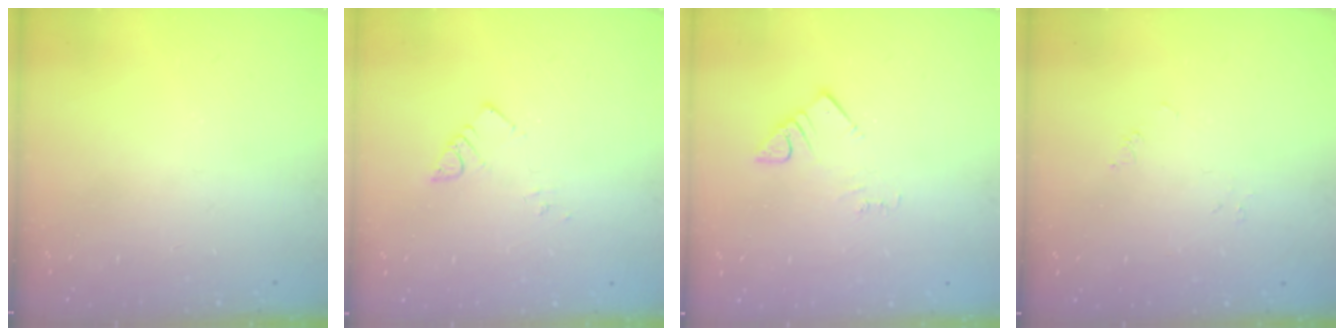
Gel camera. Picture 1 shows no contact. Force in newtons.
{"total": 2.5, "press": 2.5, "slide": 0.3}
{"total": 2.8, "press": 2.8, "slide": 0.2}
{"total": 0.0}